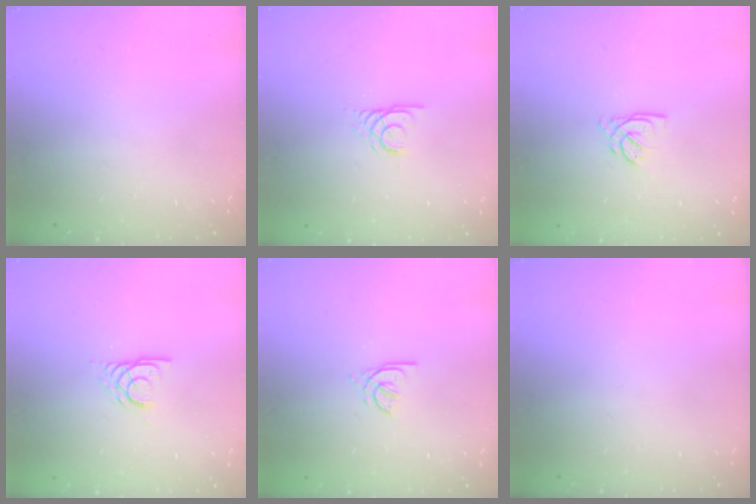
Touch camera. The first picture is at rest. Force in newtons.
{"total": 2.2, "press": 2.2, "slide": 0.3}
{"total": 4.2, "press": 4.2, "slide": 0.3}
{"total": 5.0, "press": 5.0, "slide": 0.5}
{"total": 2.4, "press": 2.4, "slide": 0.6}
{"total": 0.0}